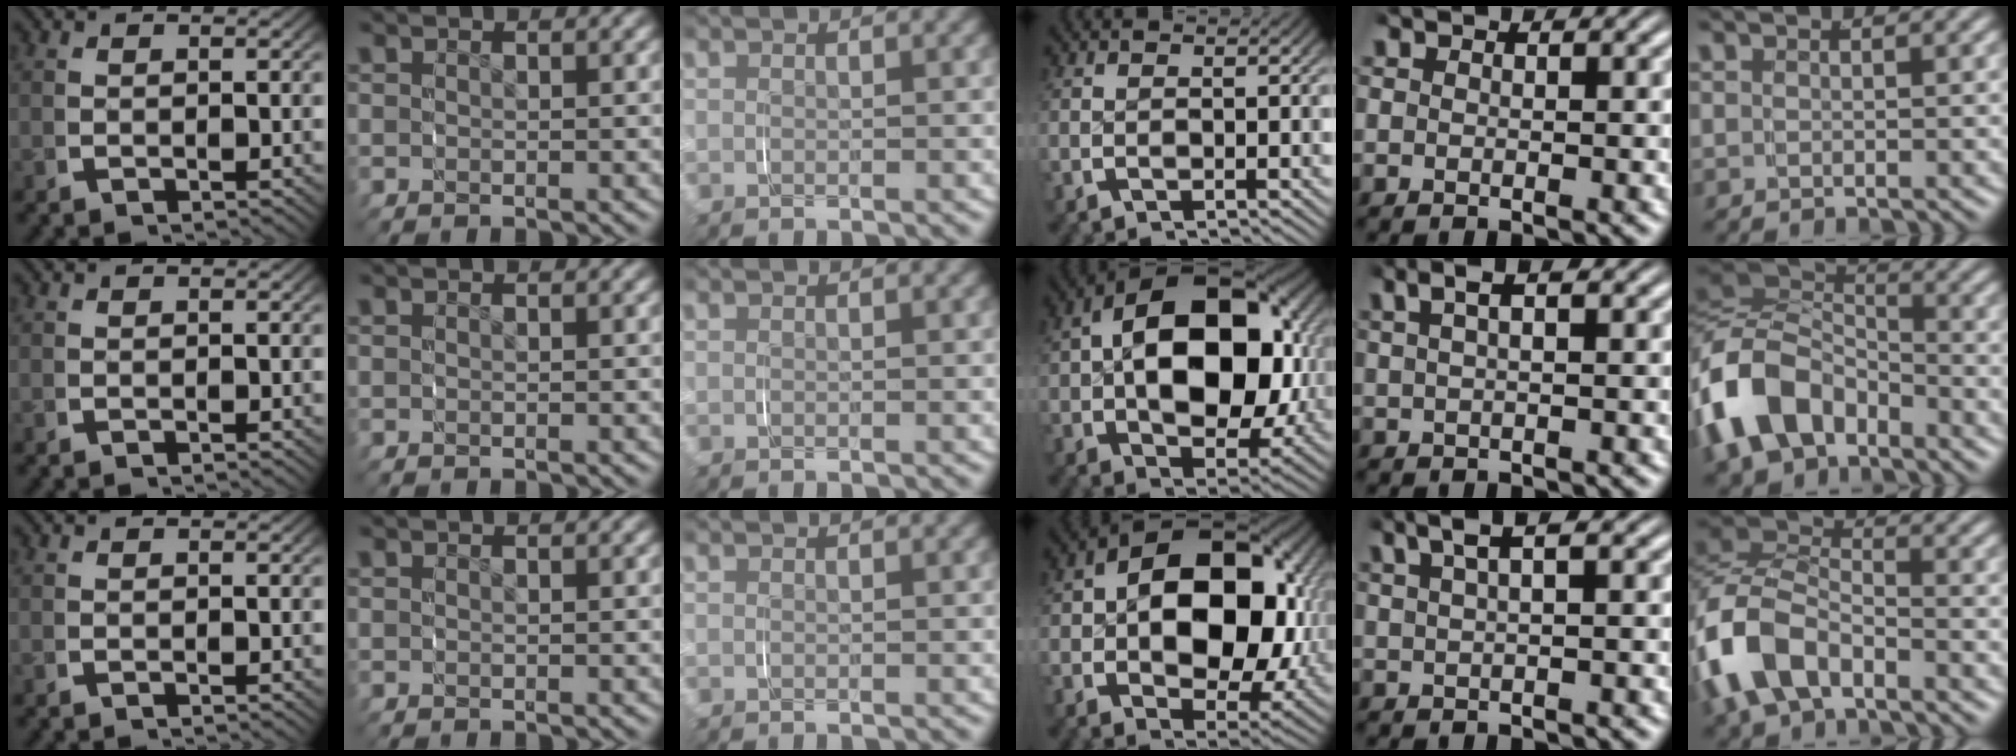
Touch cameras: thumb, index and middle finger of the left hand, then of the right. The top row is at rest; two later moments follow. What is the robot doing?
{"motion": "grasp_and_lifting", "object": "shorts"}